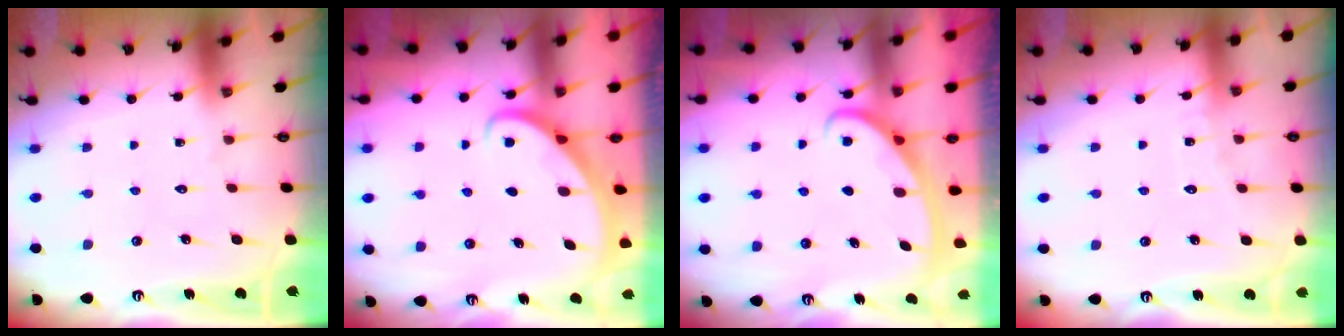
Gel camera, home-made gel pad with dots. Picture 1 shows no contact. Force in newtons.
{"total": 2.7, "press": 2.7, "slide": 0.2}
{"total": 3.0, "press": 2.9, "slide": 0.4}
{"total": 3.5, "press": 3.5, "slide": 0.3}